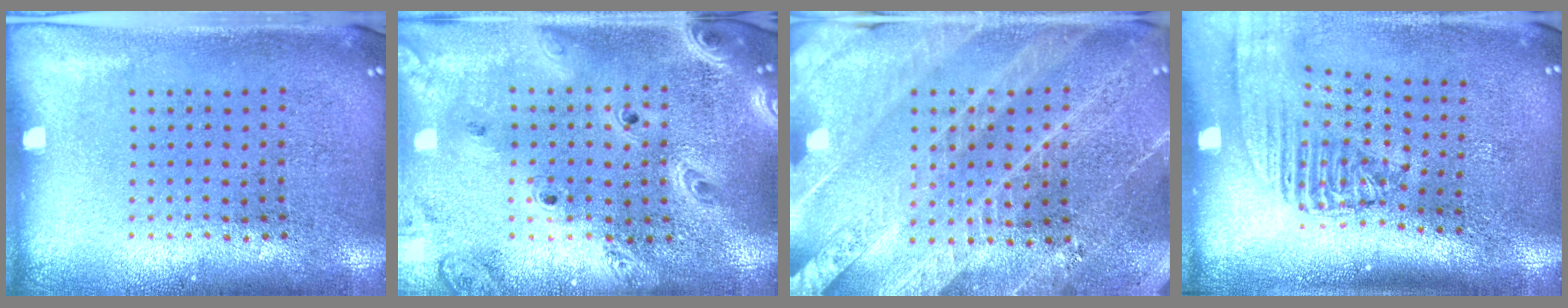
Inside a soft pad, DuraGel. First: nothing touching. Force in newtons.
{"total": 3.1, "press": 2.6, "slide": 1.7}
{"total": 3.2, "press": 3.0, "slide": 1.0}
{"total": 2.3, "press": 1.8, "slide": 1.5}